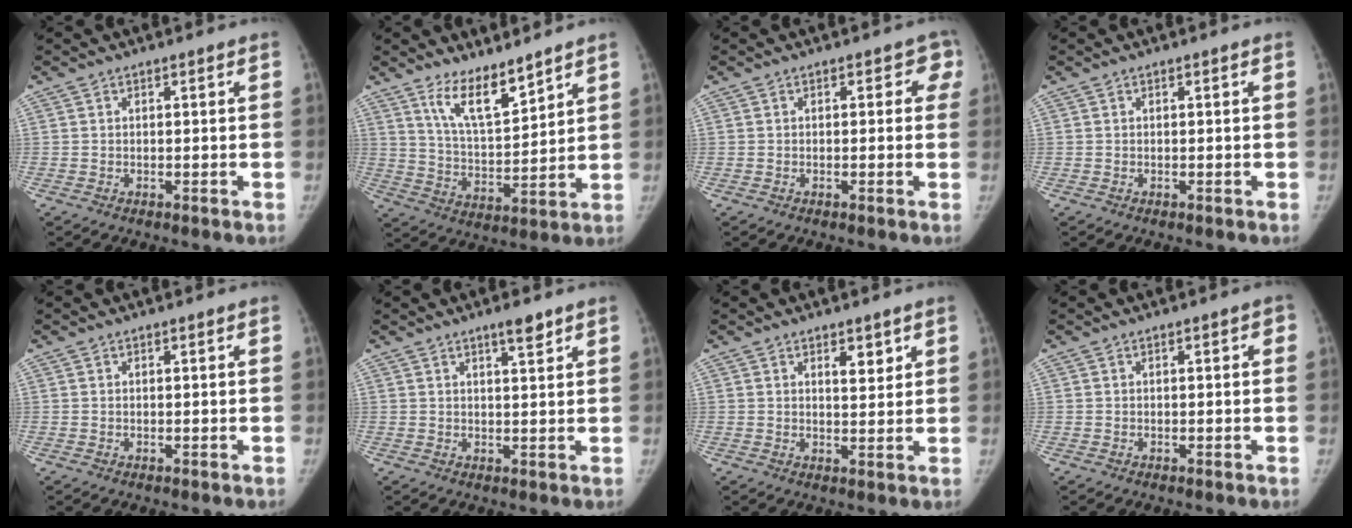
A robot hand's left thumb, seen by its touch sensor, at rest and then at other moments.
{"total": 9.7, "force": [7.4, 2.7, 5.7], "torque": [-0.085, -0.066, 0.147]}
{"total": 2.7, "force": [0.8, 2.0, 1.6], "torque": [0.023, 0.005, -0.005]}
{"total": 0.0}
{"total": 0.0}
{"total": 2.6, "force": [2.0, 0.7, 1.5], "torque": [-0.014, -0.015, 0.031]}
{"total": 3.4, "force": [2.0, 1.7, 2.2], "torque": [-0.014, -0.014, 0.032]}
{"total": 1.2, "force": [0.2, 0.6, 1.0], "torque": [-0.004, 0.004, -0.001]}